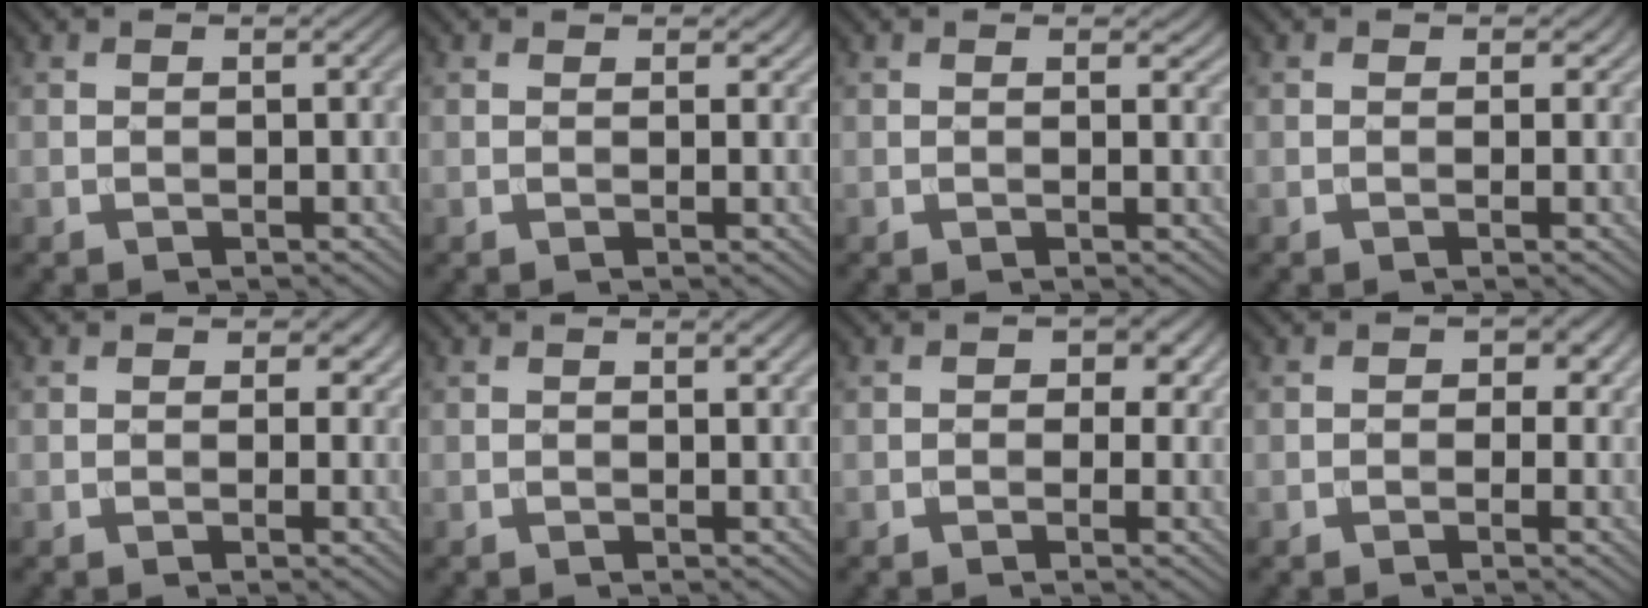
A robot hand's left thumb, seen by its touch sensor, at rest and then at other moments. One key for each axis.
{"total": 1.0, "fx": 0.7, "fy": 0.6, "fz": 0.4, "tx": -0.006, "ty": -0.003, "tz": 0.012}
{"total": 1.3, "fx": 0.7, "fy": 0.6, "fz": 0.9, "tx": -0.011, "ty": -0.005, "tz": 0.012}
{"total": 1.1, "fx": 0.2, "fy": 1.0, "fz": 0.3, "tx": -0.007, "ty": -0.006, "tz": 0.001}
{"total": 2.2, "fx": 0.6, "fy": 1.9, "fz": 0.9, "tx": -0.021, "ty": -0.008, "tz": 0.002}
{"total": 1.0, "fx": 0.5, "fy": 0.4, "fz": 0.8, "tx": -0.010, "ty": -0.003, "tz": 0.007}
{"total": 3.7, "fx": 0.8, "fy": 3.0, "fz": 2.0, "tx": -0.021, "ty": 0.002, "tz": -0.003}
{"total": 2.8, "fx": 0.3, "fy": 2.3, "fz": 1.5, "tx": -0.017, "ty": 0.003, "tz": -0.002}